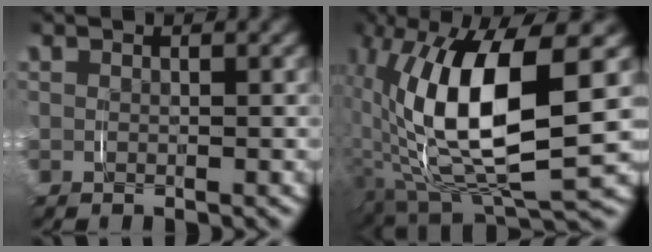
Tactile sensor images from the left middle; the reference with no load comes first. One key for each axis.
{"total": 15.1, "fx": 0.1, "fy": 7.0, "fz": 13.5, "tx": -0.273, "ty": -0.022, "tz": 0.023}